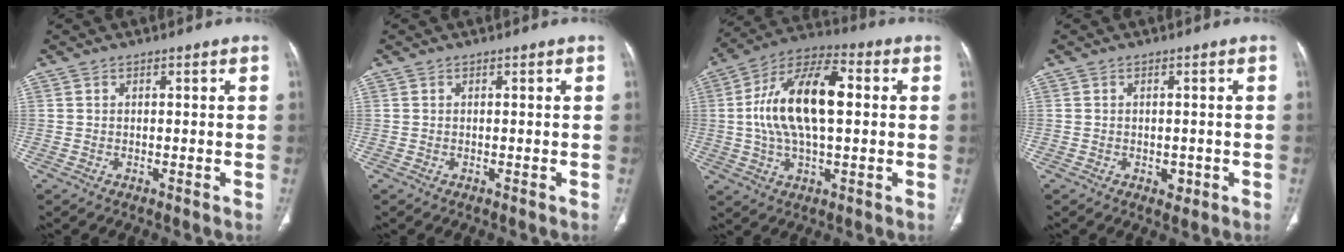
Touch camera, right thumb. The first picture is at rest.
{"total": 0.0}
{"total": 18.1, "force": [1.7, 8.6, 15.9], "torque": [-0.292, 0.026, 0.024]}
{"total": 1.9, "force": [-0.6, 1.3, 1.2], "torque": [-0.007, 0.001, -0.004]}